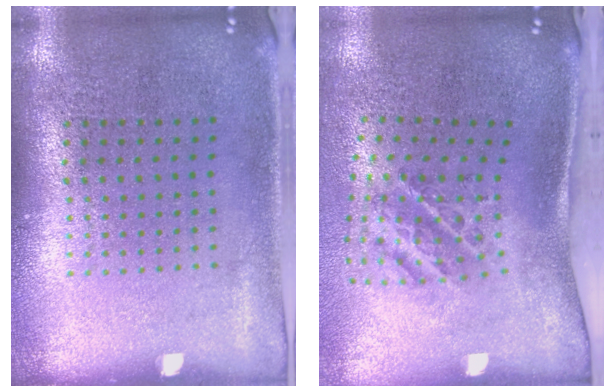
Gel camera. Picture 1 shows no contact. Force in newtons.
{"total": 1.8, "press": 1.2, "slide": 1.3}